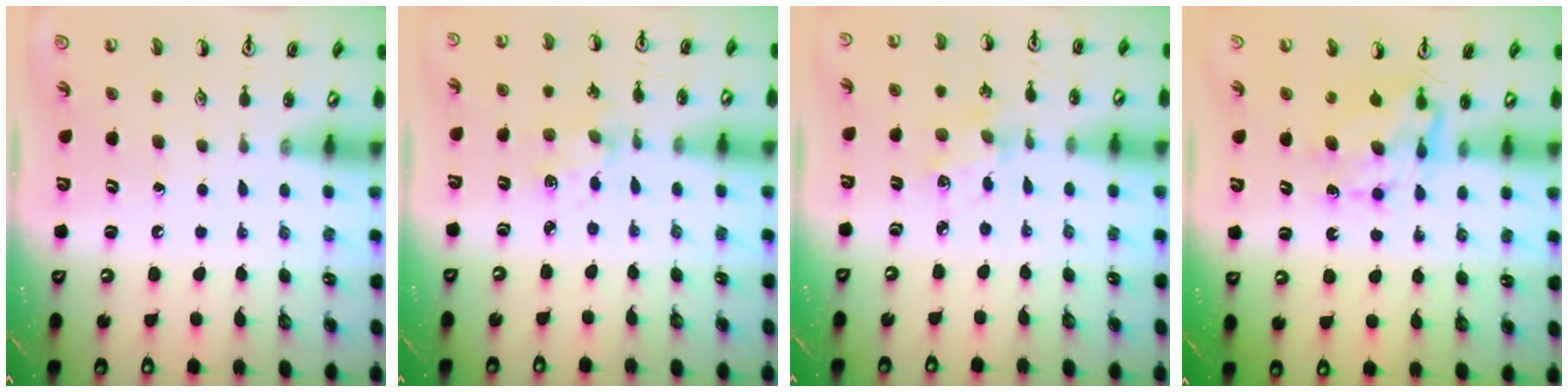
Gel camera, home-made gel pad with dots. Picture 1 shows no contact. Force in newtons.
{"total": 2.0, "press": 1.9, "slide": 0.3}
{"total": 2.9, "press": 2.8, "slide": 0.4}
{"total": 6.5, "press": 6.5, "slide": 0.4}